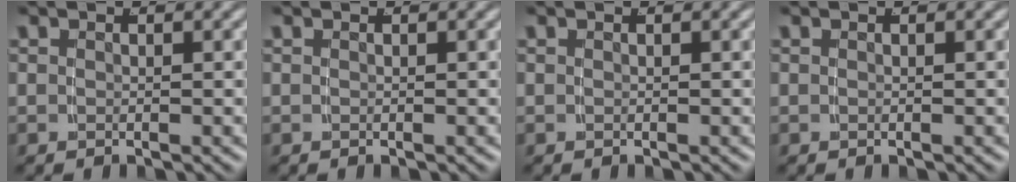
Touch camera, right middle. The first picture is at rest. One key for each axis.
{"total": 0.0}
{"total": 0.0}
{"total": 0.0}